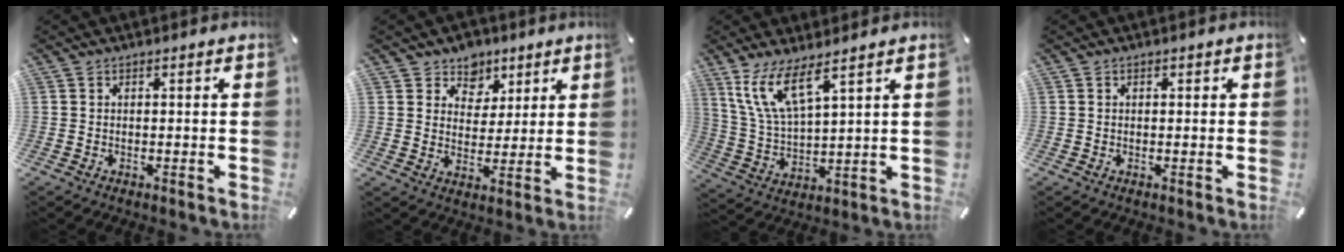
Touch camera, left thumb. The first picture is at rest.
{"total": 6.9, "force": [3.9, 5.6, 0.1], "torque": [-0.004, -0.035, 0.071]}
{"total": 11.2, "force": [7.5, 3.3, 7.6], "torque": [-0.182, -0.025, 0.136]}
{"total": 0.6, "force": [0.1, 0.5, 0.3], "torque": [-0.007, 0.003, 0.000]}